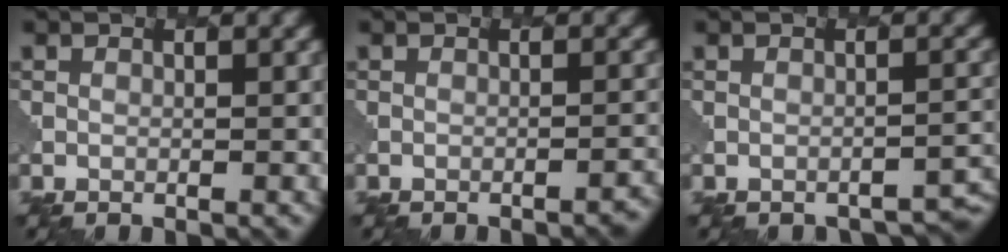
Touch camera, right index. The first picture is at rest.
{"total": 2.2, "force": [-1.9, 0.5, 1.0], "torque": [-0.007, 0.014, -0.026]}
{"total": 2.9, "force": [-2.8, 0.4, 0.7], "torque": [-0.006, 0.005, -0.036]}